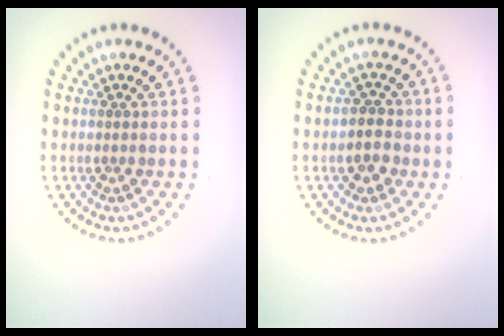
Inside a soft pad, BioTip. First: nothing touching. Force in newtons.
{"total": 2.2, "press": 2.1, "slide": 0.7}